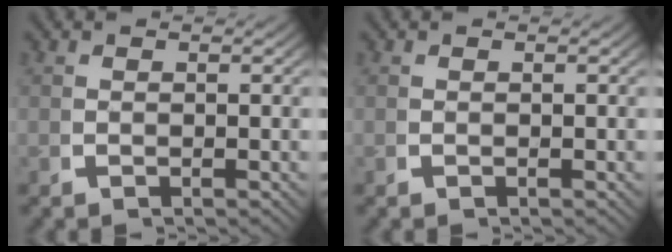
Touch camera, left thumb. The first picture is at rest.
{"total": 0.0}